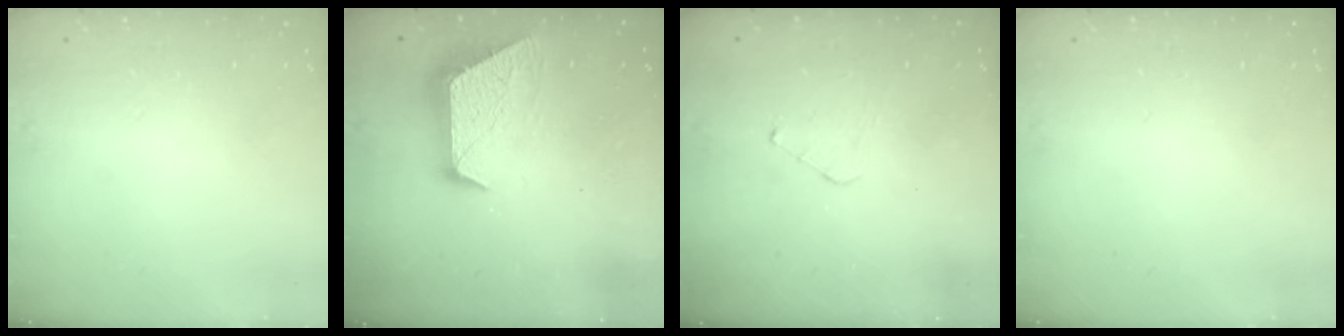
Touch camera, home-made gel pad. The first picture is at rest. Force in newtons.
{"total": 10.6, "press": 10.6, "slide": 0.6}
{"total": 3.6, "press": 3.6, "slide": 0.3}
{"total": 0.0}